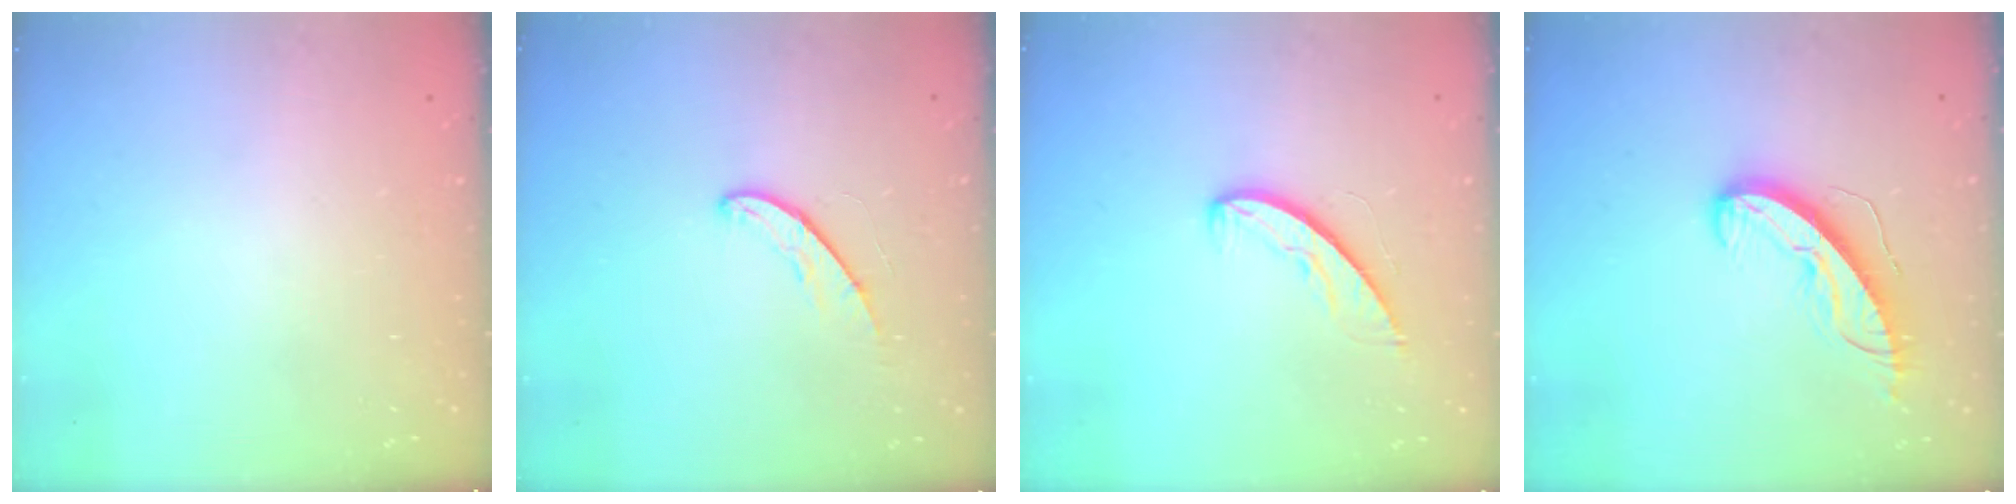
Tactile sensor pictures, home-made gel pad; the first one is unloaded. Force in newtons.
{"total": 5.6, "press": 5.5, "slide": 0.5}
{"total": 6.1, "press": 6.1, "slide": 0.5}
{"total": 9.7, "press": 9.6, "slide": 0.5}